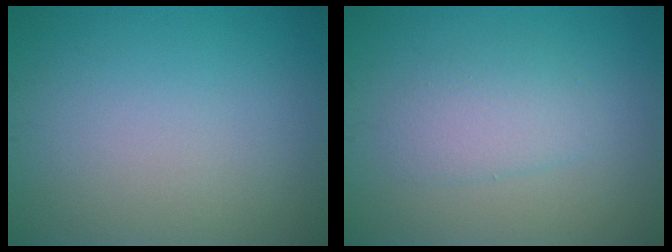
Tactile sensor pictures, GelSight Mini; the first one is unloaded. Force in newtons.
{"total": 2.6, "press": 2.6, "slide": 0.2}